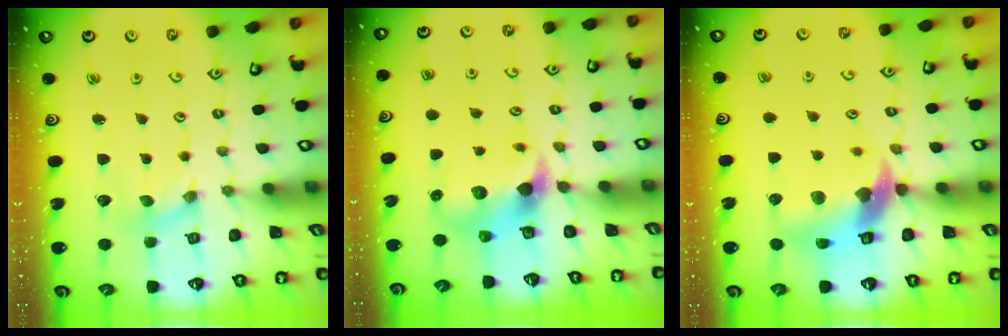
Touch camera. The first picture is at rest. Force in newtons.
{"total": 8.4, "press": 8.3, "slide": 1.1}
{"total": 13.1, "press": 13.0, "slide": 1.9}